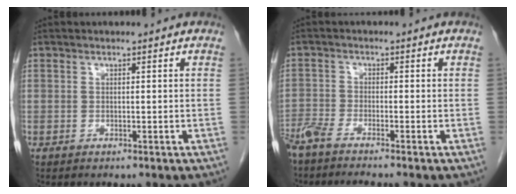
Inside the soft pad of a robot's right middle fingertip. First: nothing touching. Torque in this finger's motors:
{"motor_torque": [1.09, -0.89, 0.15, 0.13]}